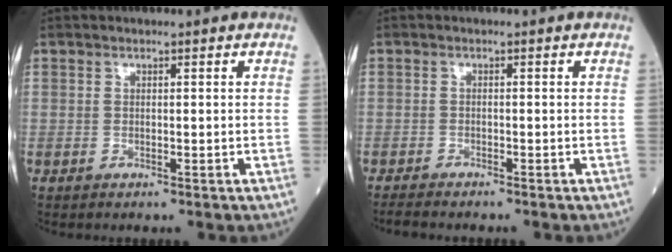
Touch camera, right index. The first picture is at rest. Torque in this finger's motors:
{"motor_torque": [-0.06, -0.02, -0.05, -0.03]}